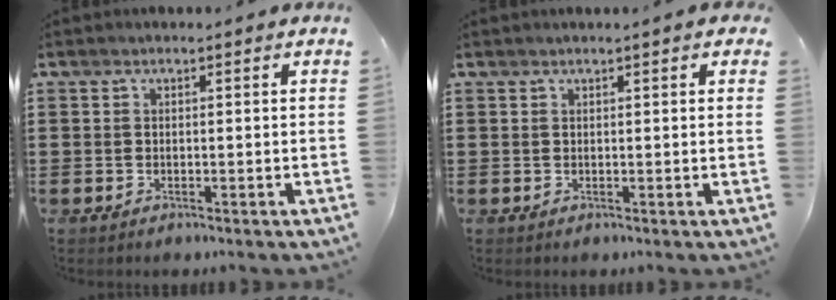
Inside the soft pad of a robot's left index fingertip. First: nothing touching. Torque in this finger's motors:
{"motor_torque": [2.14, 0.00, 0.54, 0.08]}